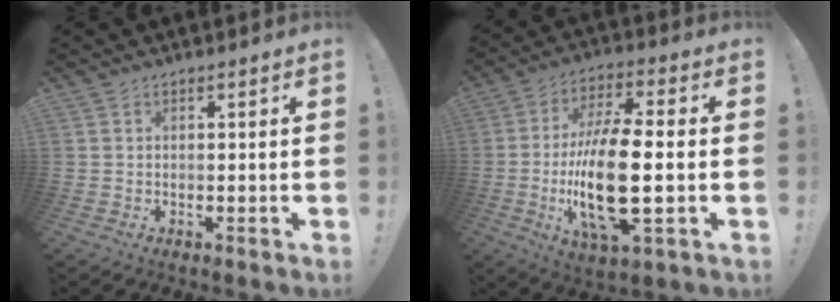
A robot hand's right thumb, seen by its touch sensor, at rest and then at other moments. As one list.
[{"total": 19.5, "force": [-2.7, 6.2, 18.2], "torque": [-0.365, -0.011, -0.049]}]